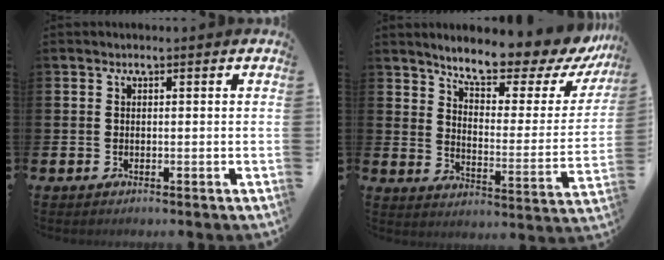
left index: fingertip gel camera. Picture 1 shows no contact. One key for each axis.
{"total": 9.1, "fx": 8.0, "fy": 1.8, "fz": 3.8, "tx": -0.091, "ty": -0.059, "tz": 0.131}